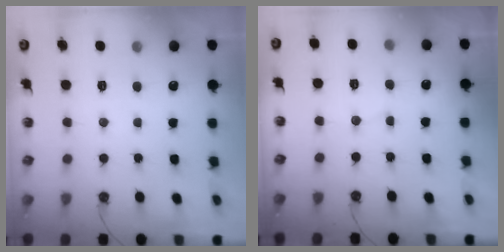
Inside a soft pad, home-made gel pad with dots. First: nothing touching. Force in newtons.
{"total": 3.8, "press": 3.5, "slide": 1.4}